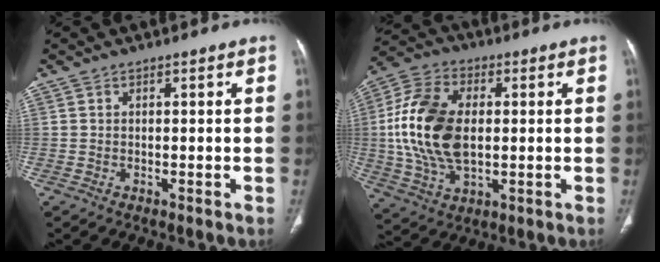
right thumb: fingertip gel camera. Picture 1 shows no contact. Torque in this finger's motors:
{"motor_torque": [2.28, 2.10, 1.27, -1.23, 0.53]}